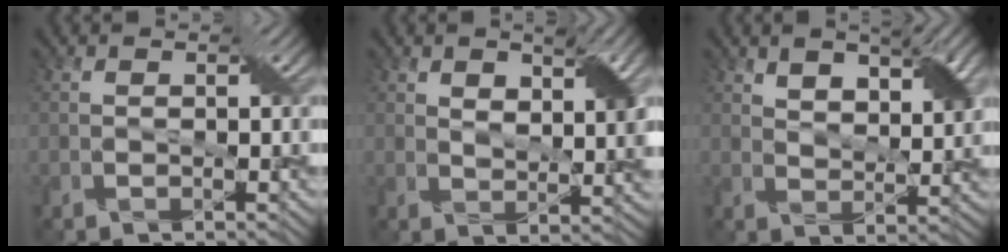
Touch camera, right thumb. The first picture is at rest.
{"total": 5.3, "force": [2.5, 2.0, 4.3], "torque": [-0.064, 0.003, 0.046]}
{"total": 5.6, "force": [3.5, 2.1, 3.9], "torque": [-0.066, 0.004, 0.061]}